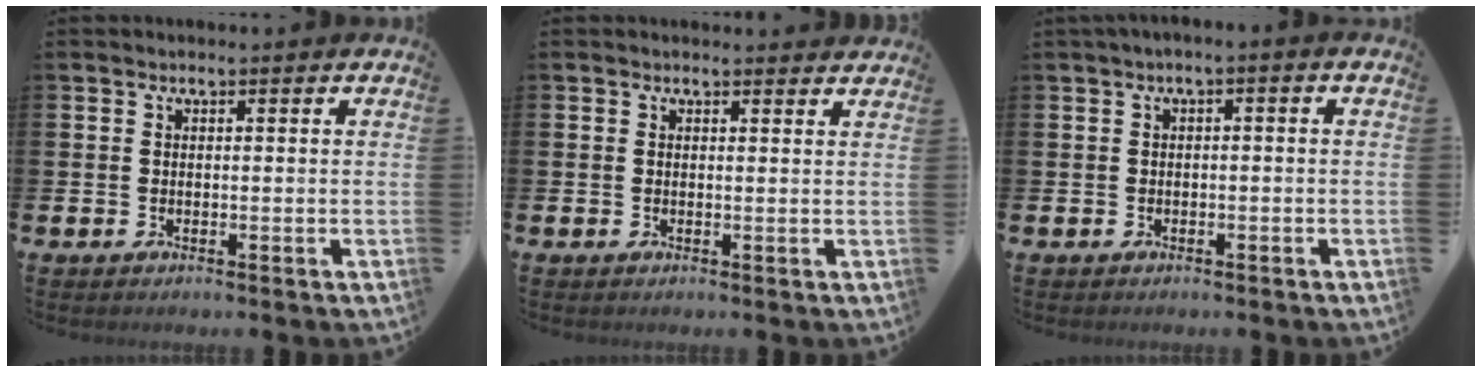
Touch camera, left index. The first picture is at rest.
{"total": 1.0, "force": [1.0, 0.0, 0.1], "torque": [0.008, -0.004, 0.017]}
{"total": 1.0, "force": [-0.6, 0.1, 0.8], "torque": [-0.020, 0.004, -0.011]}